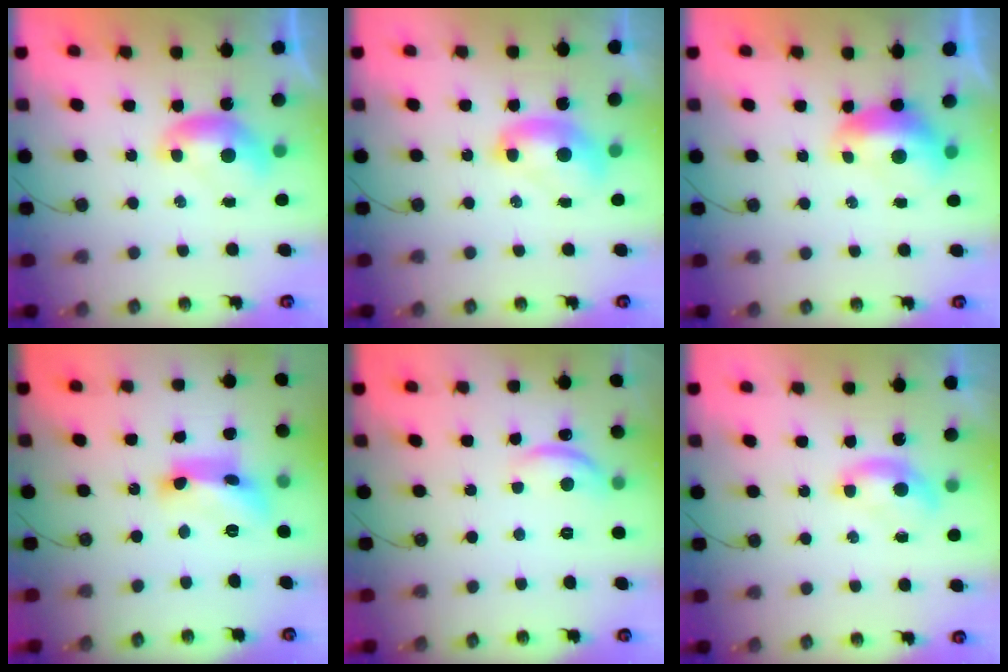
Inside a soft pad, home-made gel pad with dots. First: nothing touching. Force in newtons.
{"total": 2.1, "press": 2.1, "slide": 0.3}
{"total": 1.5, "press": 1.4, "slide": 0.7}
{"total": 11.6, "press": 11.5, "slide": 0.7}
{"total": 5.8, "press": 5.8, "slide": 0.6}
{"total": 1.2, "press": 1.1, "slide": 0.5}